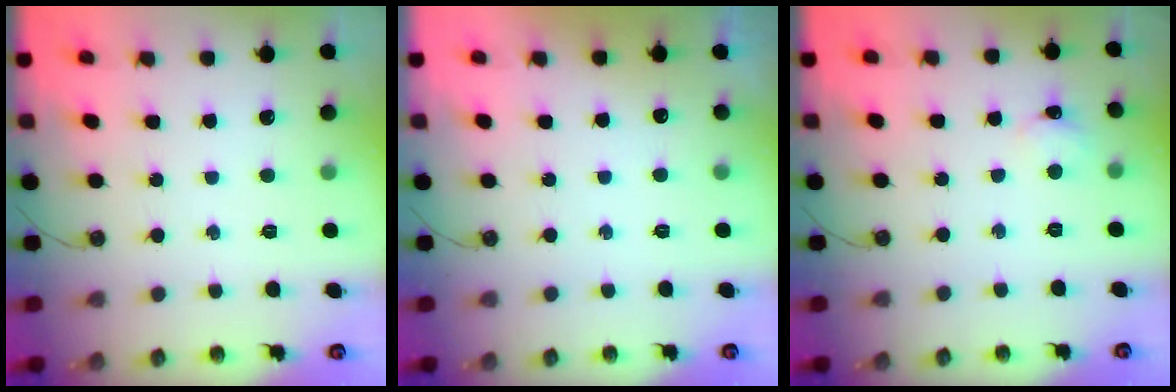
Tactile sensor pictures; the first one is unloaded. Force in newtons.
{"total": 12.3, "press": 2.1, "slide": 12.1}
{"total": 2.6, "press": 2.6, "slide": 0.4}